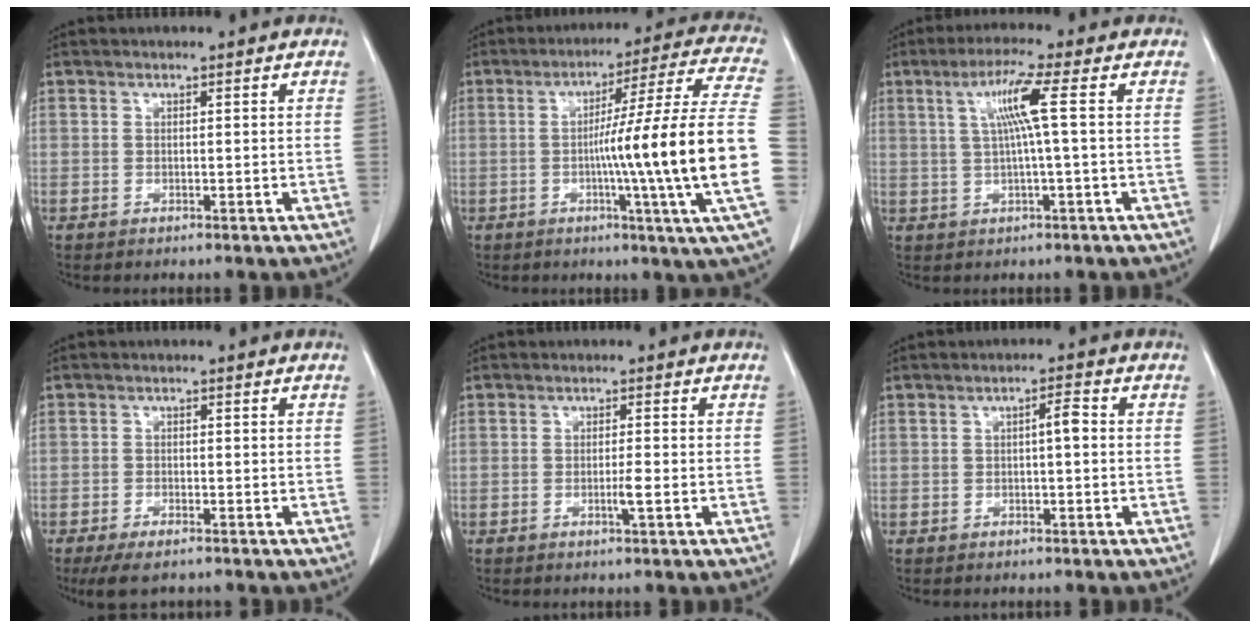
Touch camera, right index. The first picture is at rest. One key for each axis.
{"total": 20.6, "fx": -3.0, "fy": -3.0, "fz": 20.1, "tx": -0.253, "ty": -0.001, "tz": -0.059}
{"total": 6.2, "fx": 1.3, "fy": -1.0, "fz": 6.0, "tx": -0.116, "ty": 0.012, "tz": 0.030}
{"total": 4.9, "fx": -3.6, "fy": 1.5, "fz": 3.0, "tx": -0.053, "ty": -0.009, "tz": -0.060}
{"total": 1.9, "fx": -0.6, "fy": -0.2, "fz": 1.8, "tx": -0.034, "ty": -0.003, "tz": -0.011}
{"total": 2.2, "fx": 0.0, "fy": 0.4, "fz": 2.2, "tx": -0.034, "ty": 0.005, "tz": -0.001}